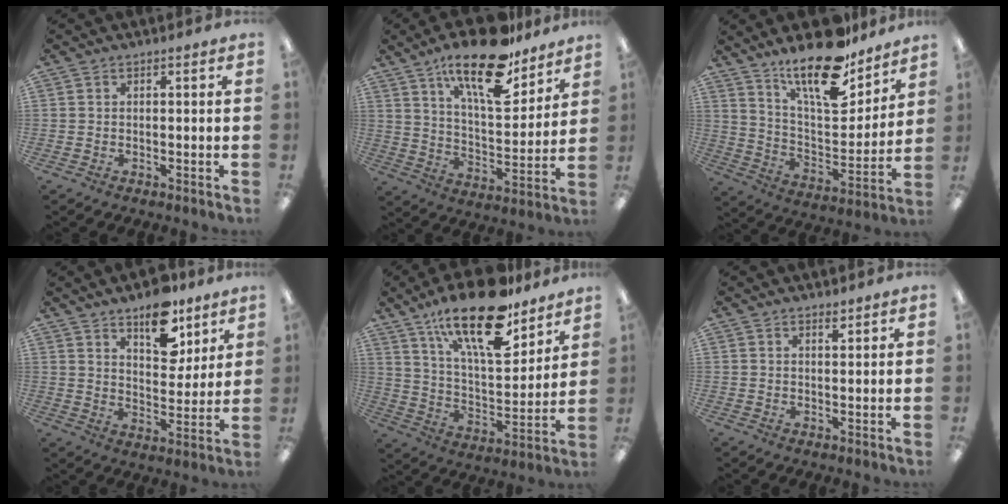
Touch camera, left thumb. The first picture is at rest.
{"total": 20.5, "force": [14.3, 7.4, 12.7], "torque": [-0.206, -0.083, 0.238]}
{"total": 19.6, "force": [15.2, 6.5, 10.6], "torque": [-0.184, -0.099, 0.260]}
{"total": 12.7, "force": [8.9, 6.3, 6.5], "torque": [-0.074, -0.051, 0.153]}
{"total": 22.9, "force": [15.2, 8.5, 14.8], "torque": [-0.246, -0.086, 0.259]}
{"total": 1.6, "force": [1.5, 0.3, 0.5], "torque": [-0.005, -0.006, 0.026]}